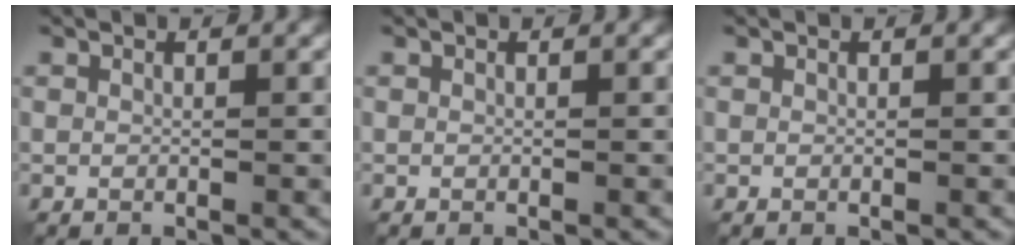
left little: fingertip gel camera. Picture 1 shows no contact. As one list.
[{"total": 0.0}, {"total": 0.0}]